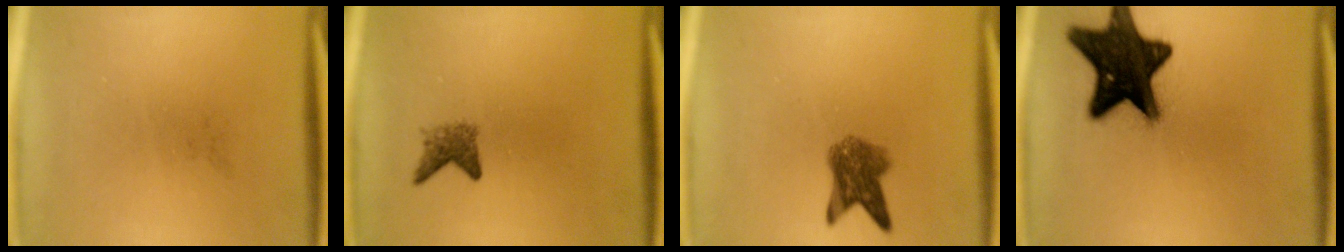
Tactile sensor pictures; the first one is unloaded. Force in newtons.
{"total": 2.2}
{"total": 5.2}
{"total": 17.7}